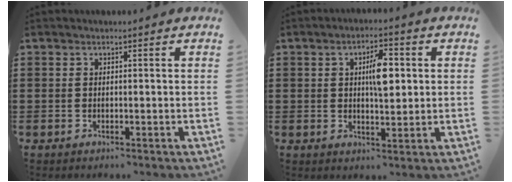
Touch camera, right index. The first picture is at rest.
{"total": 6.1, "force": [1.1, 2.3, 5.5], "torque": [-0.086, 0.001, 0.009]}